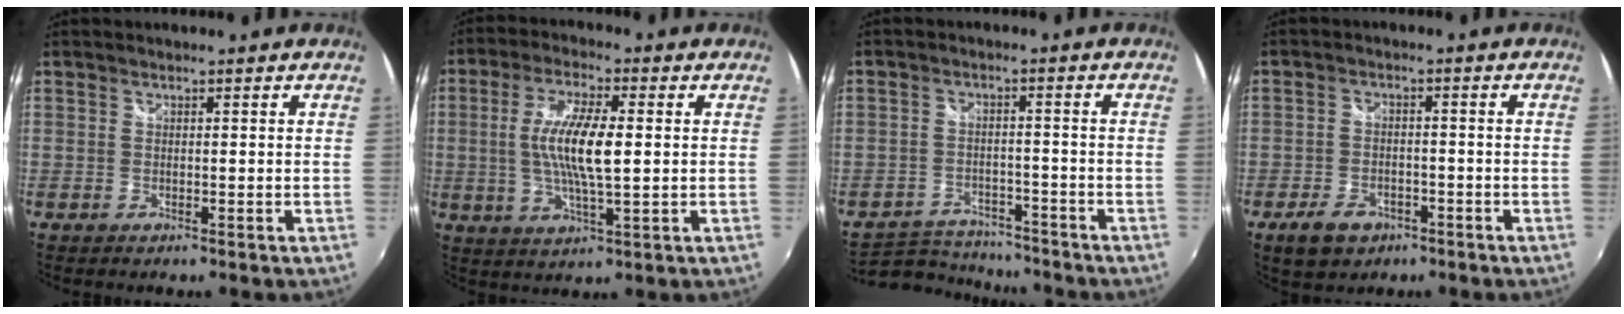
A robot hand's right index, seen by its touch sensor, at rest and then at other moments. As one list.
[{"total": 10.6, "force": [0.4, 2.4, 10.3], "torque": [-0.200, -0.001, 0.008]}, {"total": 9.3, "force": [-8.3, 3.9, 1.4], "torque": [-0.050, 0.014, -0.123]}, {"total": 7.0, "force": [-4.3, 4.5, 3.3], "torque": [-0.088, 0.001, -0.065]}]